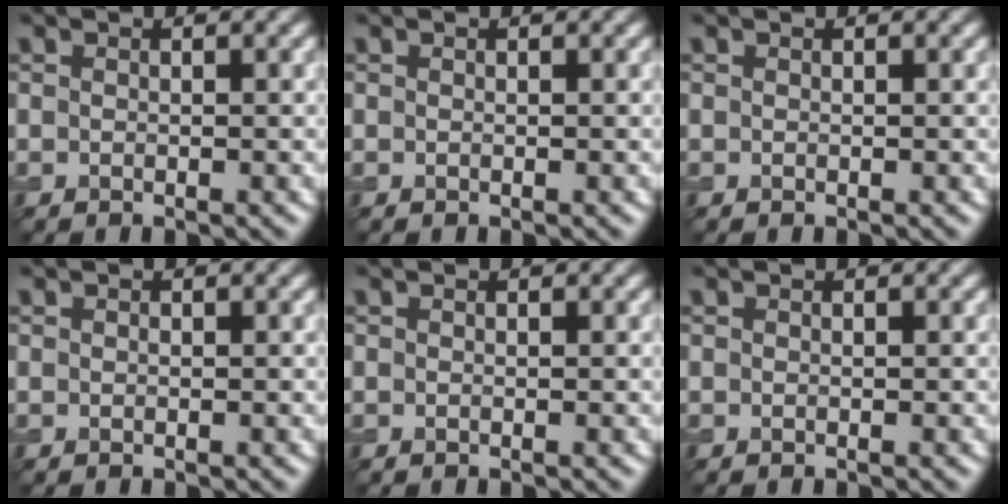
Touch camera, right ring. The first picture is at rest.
{"total": 0.0}
{"total": 0.0}
{"total": 0.0}
{"total": 0.0}
{"total": 0.0}